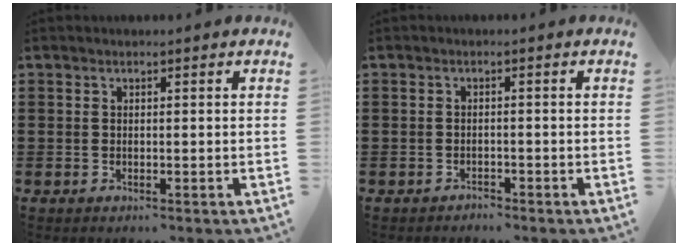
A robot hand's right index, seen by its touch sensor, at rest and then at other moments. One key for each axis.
{"total": 1.2, "fx": -1.2, "fy": 0.2, "fz": 0.0, "tx": -0.005, "ty": 0.003, "tz": -0.026}